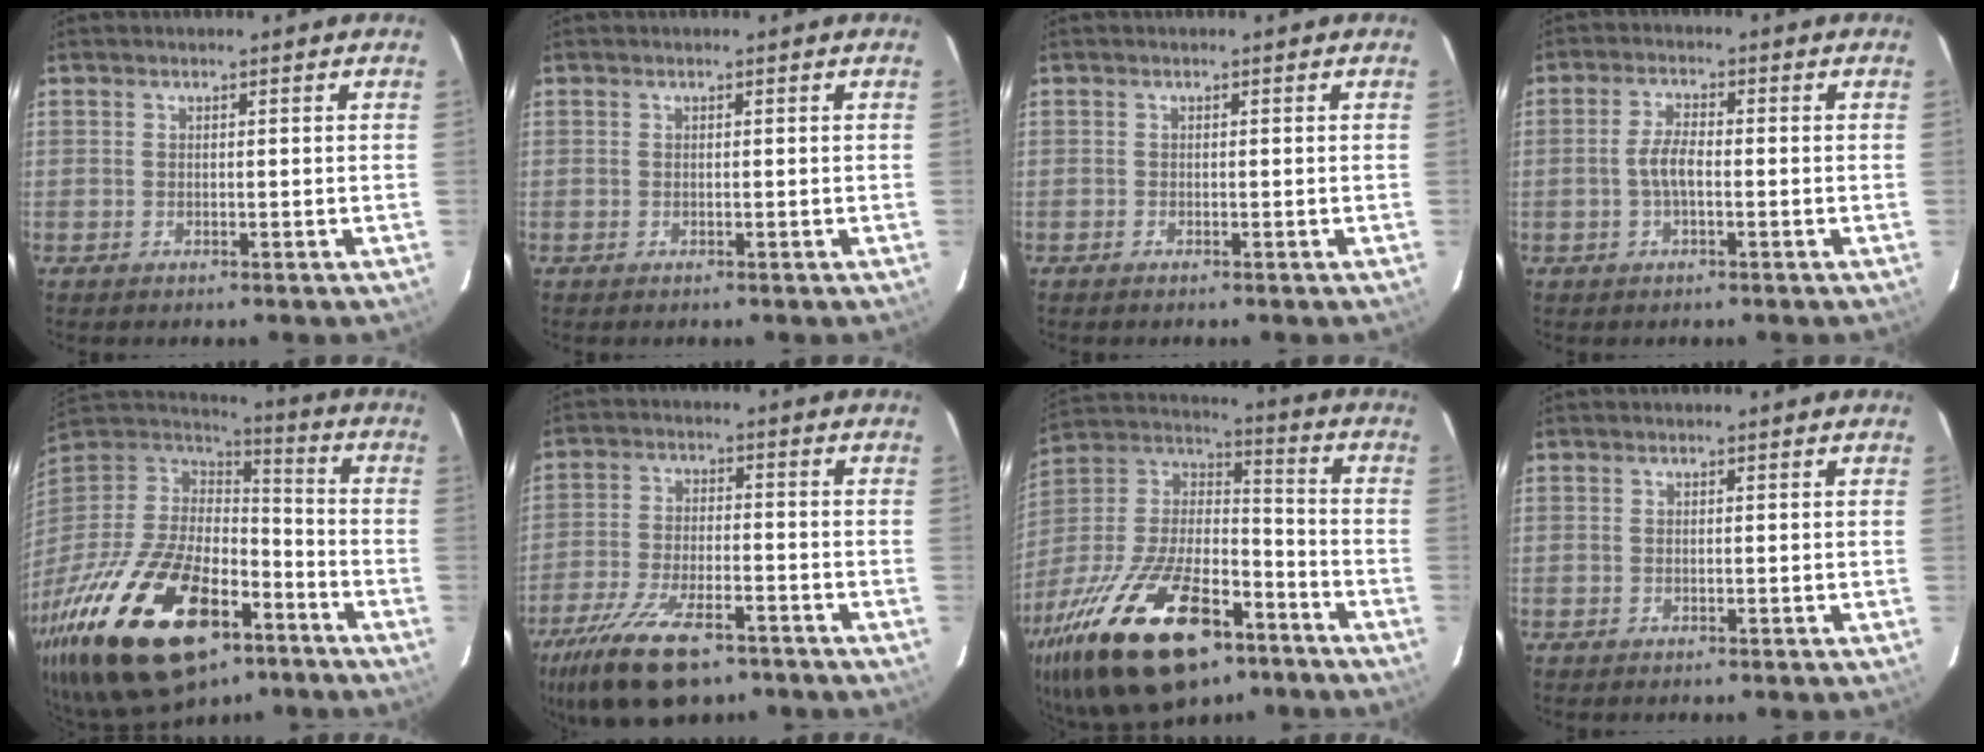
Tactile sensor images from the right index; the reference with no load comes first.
{"total": 0.0}
{"total": 0.0}
{"total": 3.7, "force": [-0.9, 1.2, 3.4], "torque": [-0.073, 0.006, -0.017]}
{"total": 35.3, "force": [-19.8, 17.6, 23.3], "torque": [-0.489, -0.037, -0.312]}
{"total": 16.5, "force": [-11.3, 6.5, 10.1], "torque": [-0.223, -0.036, -0.196]}
{"total": 31.9, "force": [-18.5, 14.5, 21.5], "torque": [-0.433, -0.021, -0.299]}
{"total": 0.0}